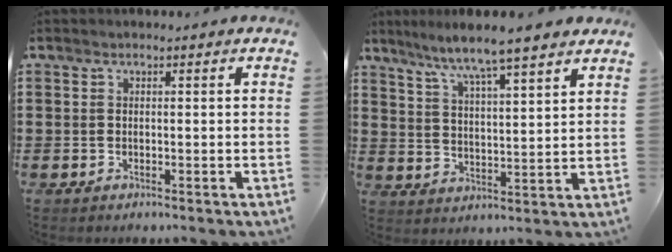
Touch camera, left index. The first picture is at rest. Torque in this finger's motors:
{"motor_torque": [0.76, -0.76, 0.56, 0.21]}